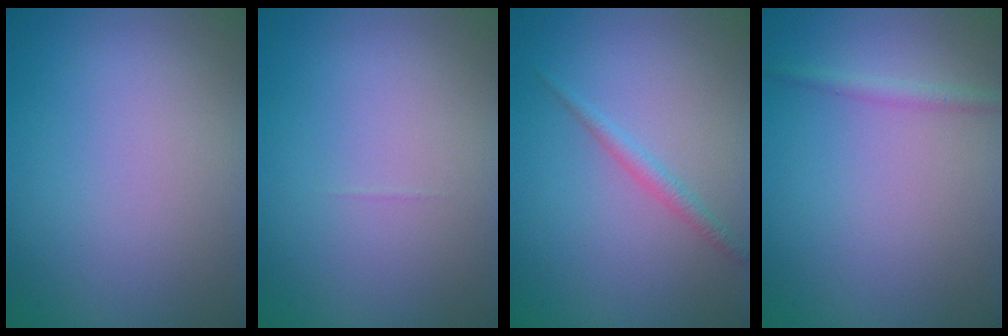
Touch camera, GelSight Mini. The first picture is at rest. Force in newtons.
{"total": 0.0}
{"total": 1.3, "press": 1.3, "slide": 0.0}
{"total": 1.3, "press": 1.3, "slide": 0.0}